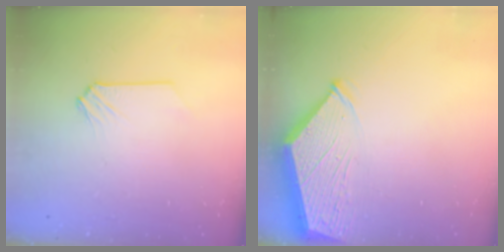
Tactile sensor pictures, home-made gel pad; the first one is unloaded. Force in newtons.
{"total": 3.8, "press": 3.8, "slide": 0.6}